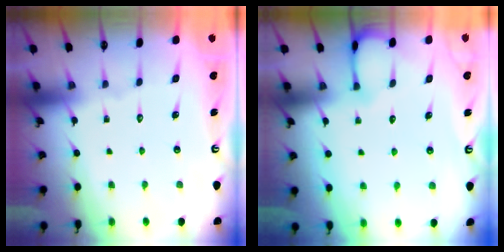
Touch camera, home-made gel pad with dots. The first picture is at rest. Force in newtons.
{"total": 3.0, "press": 3.0, "slide": 0.3}